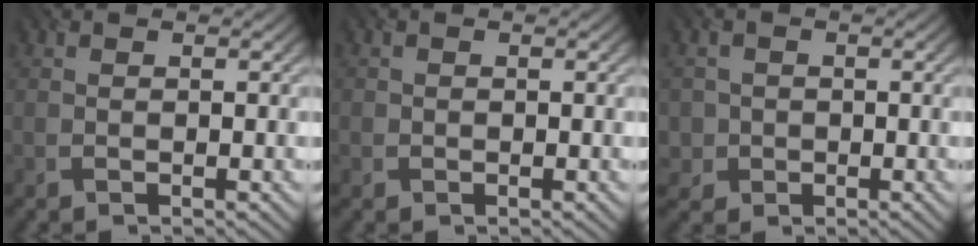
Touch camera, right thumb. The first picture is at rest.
{"total": 0.9, "force": [-0.4, 0.5, -0.6], "torque": [0.005, -0.008, -0.002]}
{"total": 2.4, "force": [-0.7, 2.2, -0.5], "torque": [0.005, -0.008, -0.010]}